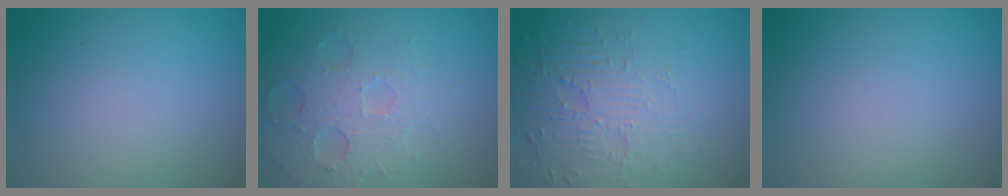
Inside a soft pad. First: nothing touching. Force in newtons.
{"total": 4.8, "press": 4.0, "slide": 2.5}
{"total": 4.5, "press": 3.3, "slide": 3.1}
{"total": 0.0}